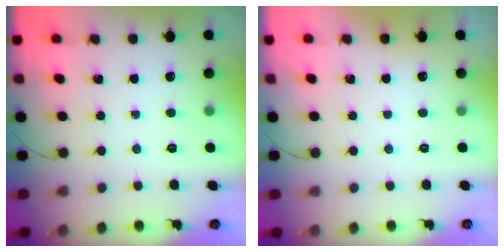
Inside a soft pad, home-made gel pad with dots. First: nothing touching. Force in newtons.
{"total": 2.8, "press": 2.8, "slide": 0.1}